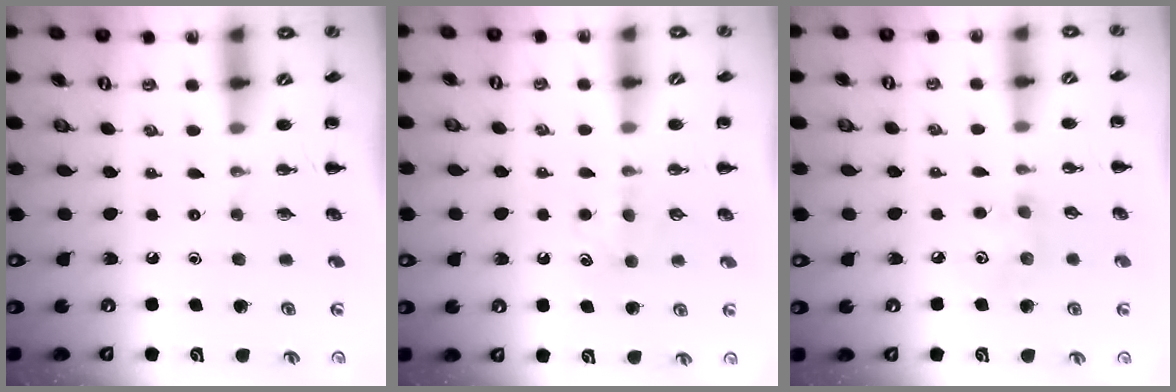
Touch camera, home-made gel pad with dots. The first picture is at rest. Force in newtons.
{"total": 5.1, "press": 4.8, "slide": 1.5}
{"total": 4.8, "press": 4.7, "slide": 1.1}